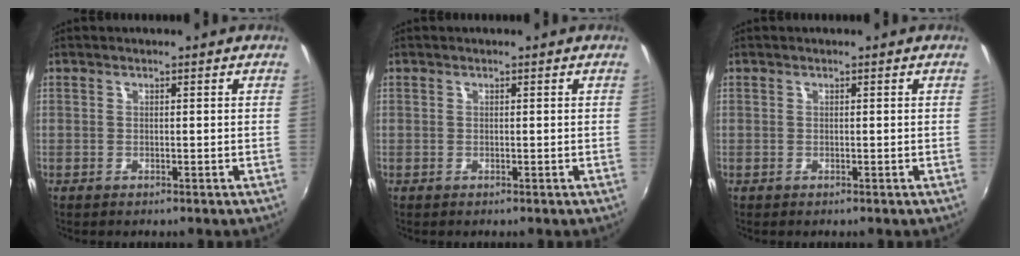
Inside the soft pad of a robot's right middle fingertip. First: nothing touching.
{"total": 0.0}
{"total": 0.0}